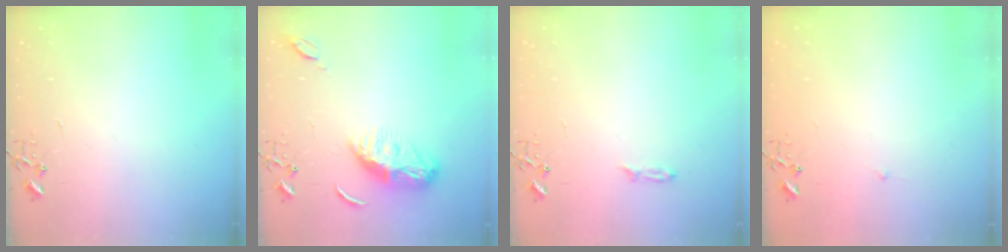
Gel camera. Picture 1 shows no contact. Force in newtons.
{"total": 10.4, "press": 10.4, "slide": 0.1}
{"total": 3.4, "press": 3.3, "slide": 0.5}
{"total": 2.3, "press": 2.3, "slide": 0.3}